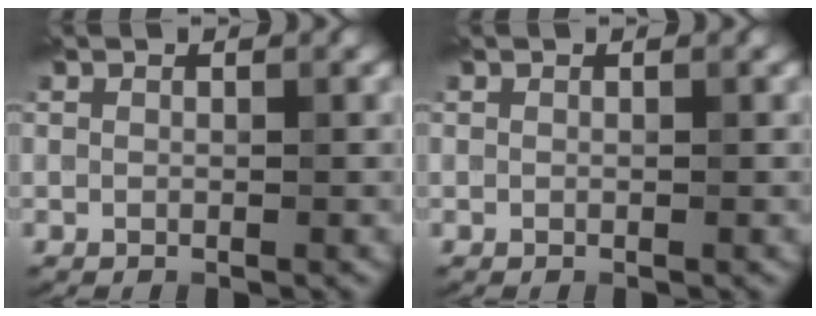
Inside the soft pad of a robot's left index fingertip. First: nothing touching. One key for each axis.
{"total": 0.0}